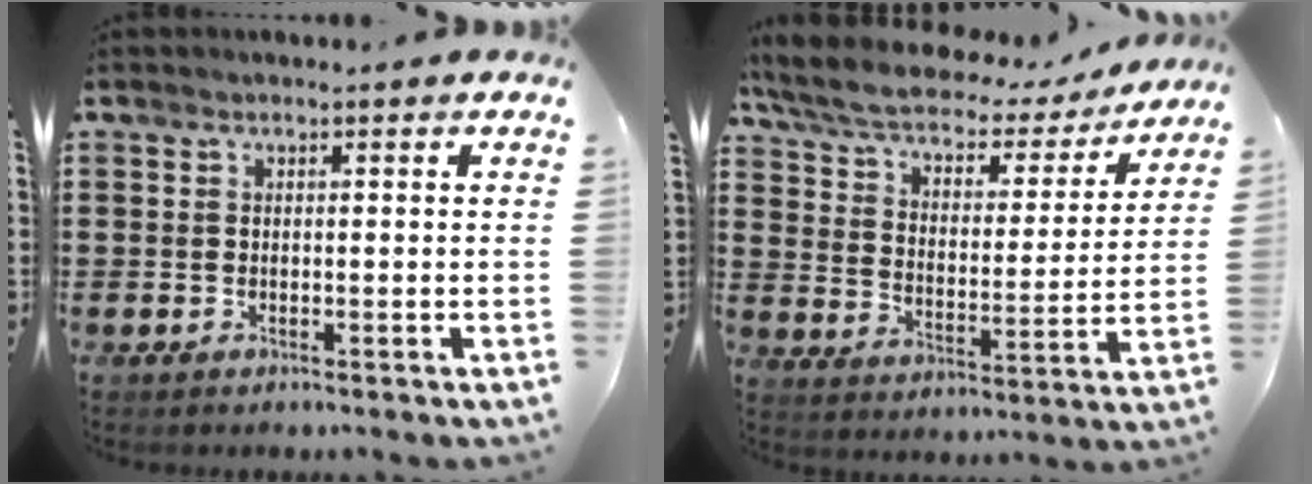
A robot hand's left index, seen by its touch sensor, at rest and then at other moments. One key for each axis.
{"total": 5.8, "fx": 5.0, "fy": 1.4, "fz": 2.7, "tx": -0.075, "ty": -0.033, "tz": 0.081}